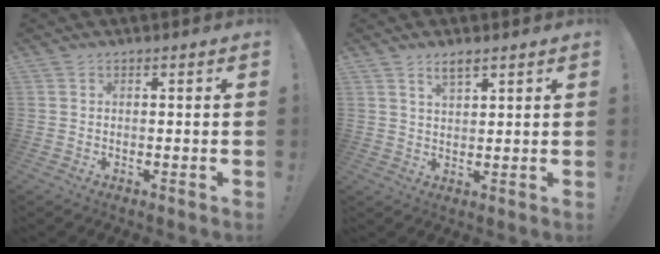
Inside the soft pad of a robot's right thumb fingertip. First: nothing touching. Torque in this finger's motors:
{"motor_torque": [-0.18, 0.14, -0.07, -0.01, 0.13]}